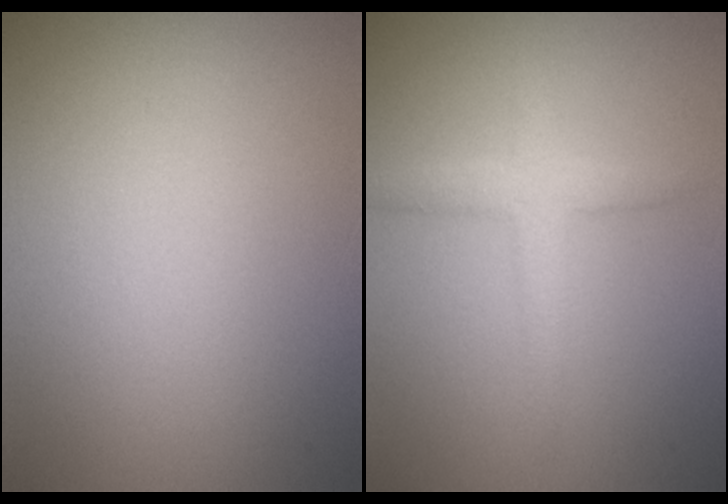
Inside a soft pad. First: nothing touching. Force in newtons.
{"total": 2.7, "press": 2.7, "slide": 0.1}